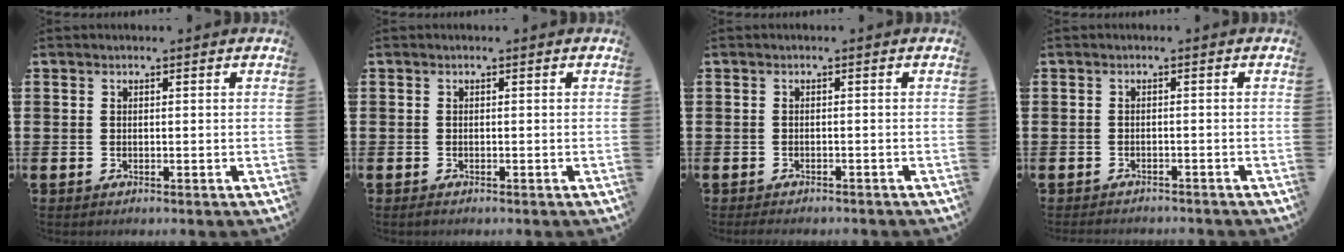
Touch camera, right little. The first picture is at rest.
{"total": 0.0}
{"total": 0.6, "force": [-0.6, -0.1, -0.1], "torque": [0.001, -0.003, -0.011]}
{"total": 0.9, "force": [-0.8, -0.1, -0.4], "torque": [0.005, -0.001, -0.016]}